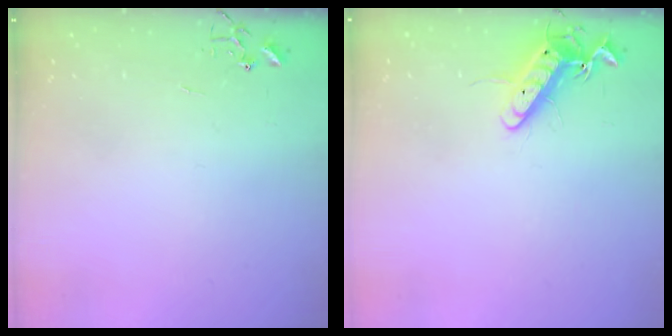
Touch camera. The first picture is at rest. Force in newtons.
{"total": 12.4, "press": 12.4, "slide": 0.9}